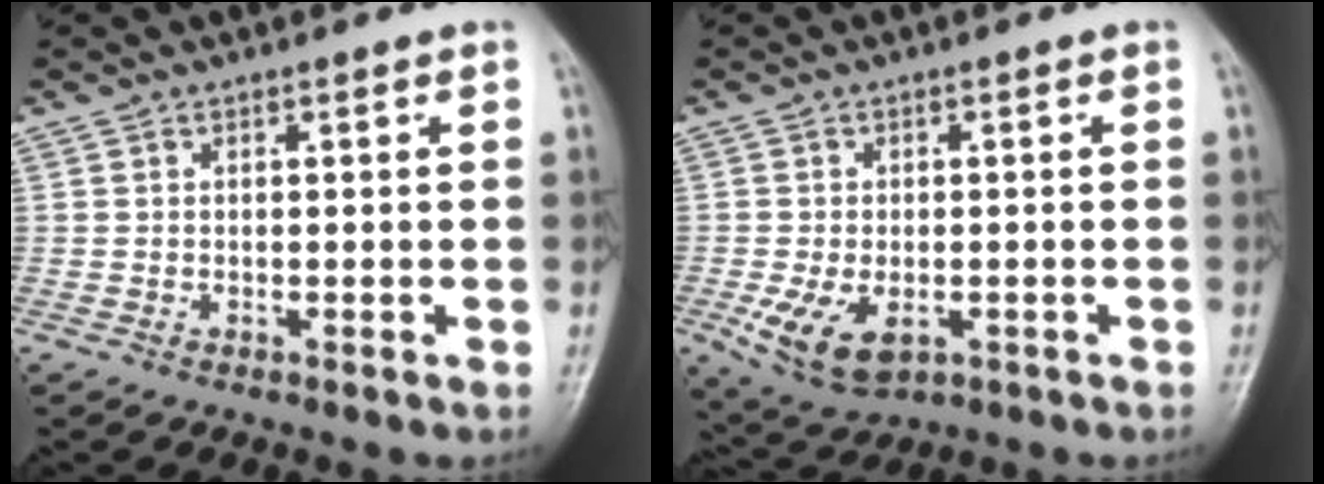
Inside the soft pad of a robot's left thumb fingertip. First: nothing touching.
{"total": 8.1, "force": [-2.7, 4.8, 6.0], "torque": [-0.111, -0.002, -0.035]}